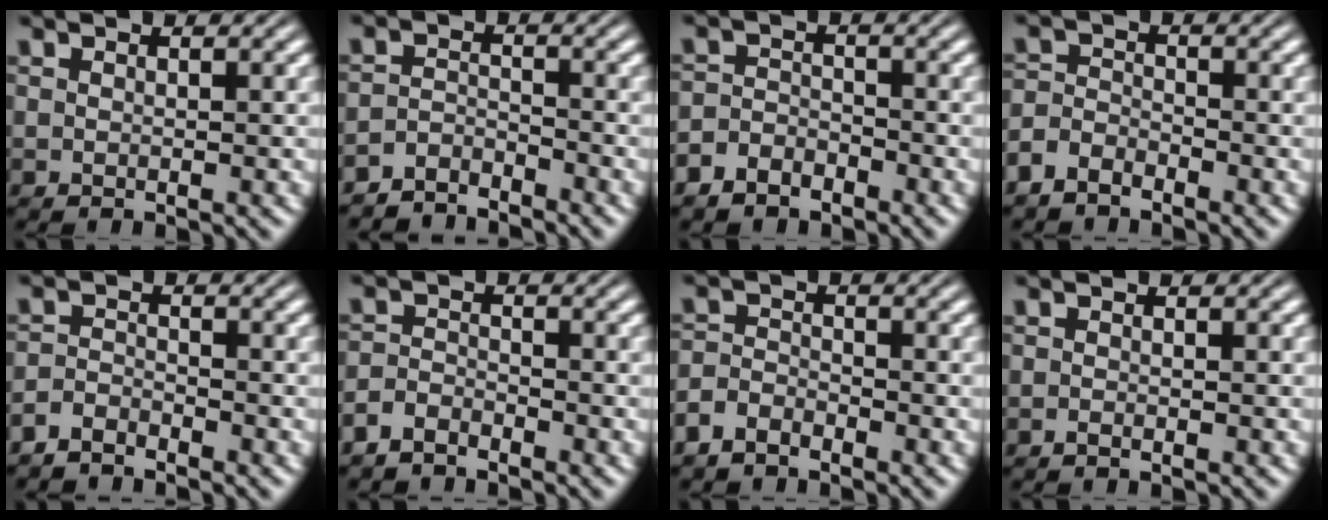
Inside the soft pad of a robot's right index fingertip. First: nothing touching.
{"total": 3.2, "force": [-3.2, 0.1, 0.2], "torque": [0.012, -0.012, -0.055]}
{"total": 2.9, "force": [-2.8, 0.9, 0.2], "torque": [0.009, -0.009, -0.046]}
{"total": 2.4, "force": [-2.2, 0.9, 0.5], "torque": [0.000, -0.013, -0.037]}
{"total": 2.3, "force": [-2.3, -0.2, -0.1], "torque": [0.012, -0.011, -0.040]}
{"total": 2.2, "force": [-2.2, 0.0, 0.1], "torque": [0.009, -0.010, -0.038]}
{"total": 2.3, "force": [-2.2, 0.5, 0.3], "torque": [0.005, -0.011, -0.036]}
{"total": 1.0, "force": [-0.7, -0.8, 0.0], "torque": [0.004, -0.004, -0.010]}